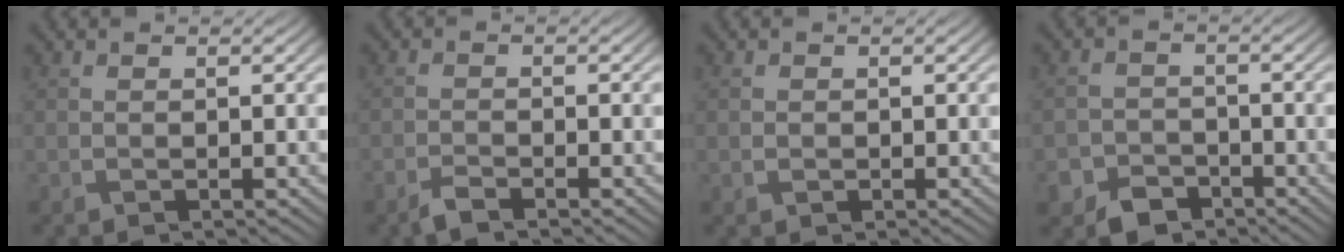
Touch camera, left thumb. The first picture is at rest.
{"total": 2.0, "force": [-1.7, 0.5, 1.0], "torque": [-0.026, -0.001, -0.038]}
{"total": 0.8, "force": [-0.2, 0.7, 0.3], "torque": [-0.007, -0.005, -0.004]}
{"total": 4.8, "force": [-3.4, 3.0, 1.6], "torque": [-0.033, -0.008, -0.062]}